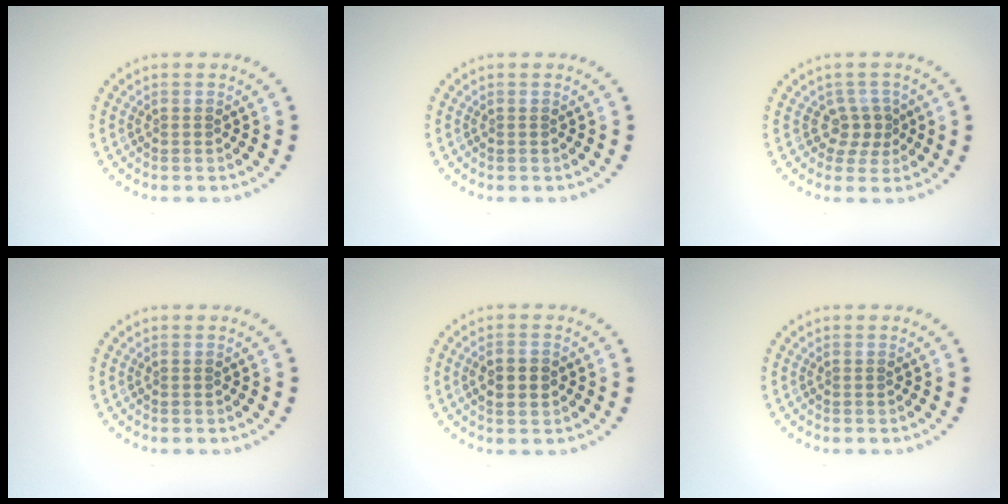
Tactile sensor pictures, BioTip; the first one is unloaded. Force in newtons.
{"total": 0.0}
{"total": 2.1, "press": 1.6, "slide": 1.4}
{"total": 0.0}
{"total": 2.4, "press": 2.4, "slide": 0.0}
{"total": 0.0}